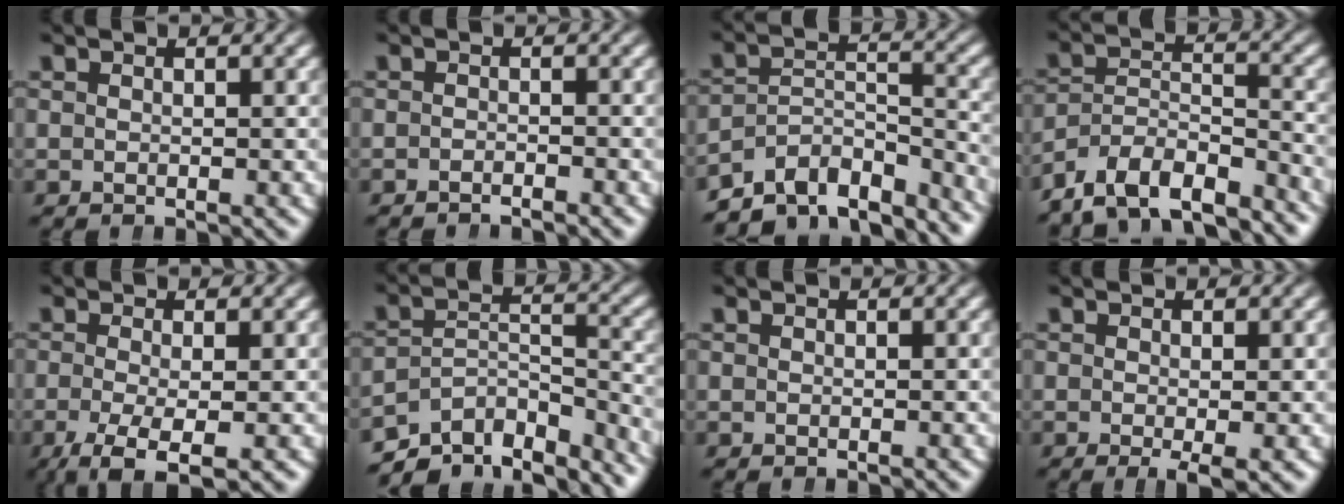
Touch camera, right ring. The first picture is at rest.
{"total": 1.4, "force": [-1.4, -0.1, 0.0], "torque": [-0.003, -0.006, -0.023]}
{"total": 12.4, "force": [-9.4, 6.1, 5.3], "torque": [-0.086, -0.048, -0.136]}
{"total": 10.8, "force": [-8.3, 6.0, 3.5], "torque": [-0.089, -0.048, -0.132]}
{"total": 6.2, "force": [-4.1, 2.3, 4.0], "torque": [-0.092, -0.049, -0.043]}
{"total": 12.2, "force": [-9.3, 5.9, 5.4], "torque": [-0.082, -0.045, -0.133]}
{"total": 0.0}
{"total": 2.2, "force": [-1.1, 0.4, 1.8], "torque": [-0.025, -0.011, -0.013]}